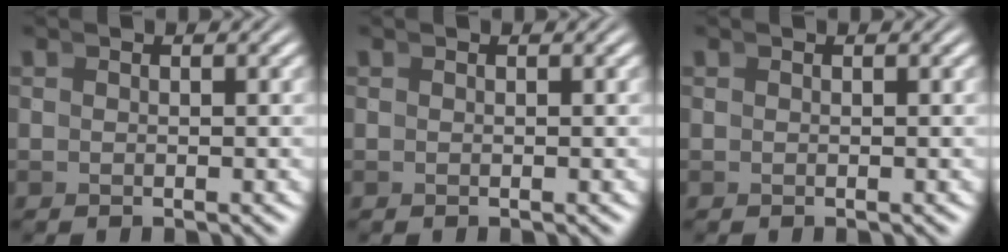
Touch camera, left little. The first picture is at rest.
{"total": 0.0}
{"total": 0.0}